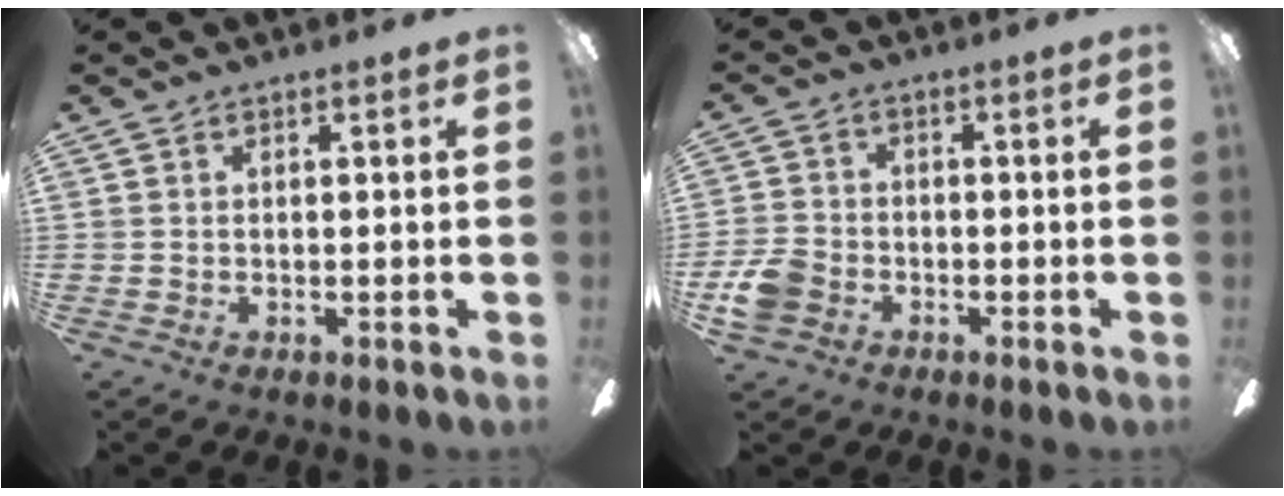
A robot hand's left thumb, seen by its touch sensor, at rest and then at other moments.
{"total": 6.8, "force": [-3.0, 5.2, 3.2], "torque": [-0.074, 0.023, -0.056]}